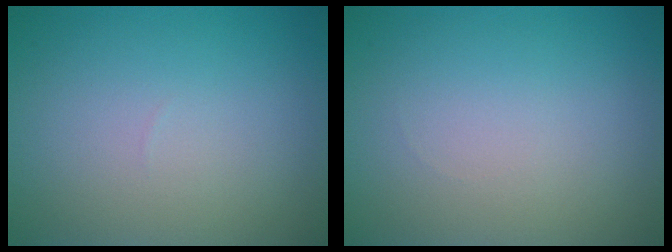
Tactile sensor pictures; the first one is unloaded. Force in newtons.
{"total": 0.0}